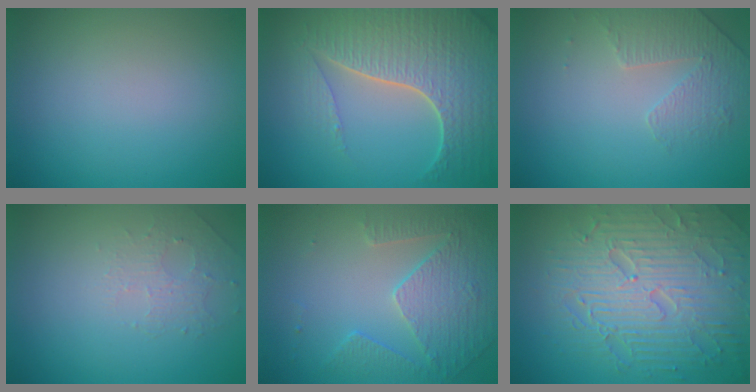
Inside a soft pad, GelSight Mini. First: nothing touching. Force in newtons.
{"total": 7.7, "press": 5.6, "slide": 5.3}
{"total": 1.8, "press": 1.4, "slide": 1.0}
{"total": 1.4, "press": 0.7, "slide": 1.2}
{"total": 4.1, "press": 3.4, "slide": 2.2}
{"total": 9.0, "press": 6.4, "slide": 6.4}